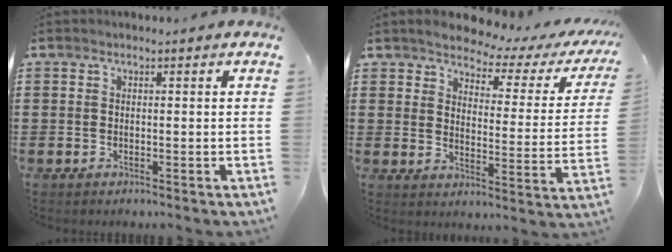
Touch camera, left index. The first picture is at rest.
{"total": 3.6, "force": [3.5, 0.7, 0.8], "torque": [-0.034, -0.030, 0.052]}